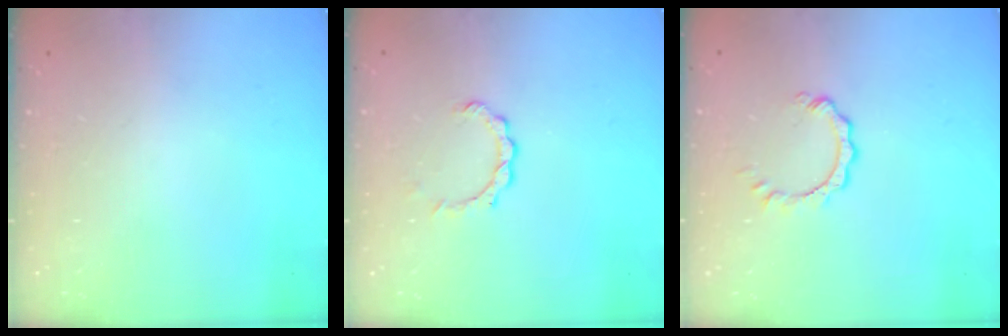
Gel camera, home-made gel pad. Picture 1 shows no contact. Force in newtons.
{"total": 4.1, "press": 4.1, "slide": 0.3}
{"total": 2.9, "press": 2.8, "slide": 0.3}